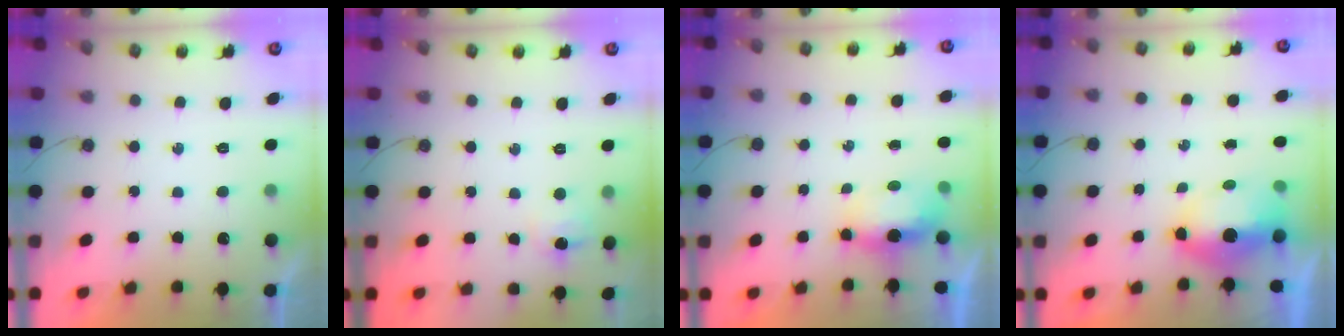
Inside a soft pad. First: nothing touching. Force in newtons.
{"total": 5.5, "press": 5.5, "slide": 0.3}
{"total": 6.6, "press": 6.1, "slide": 2.7}
{"total": 11.1, "press": 9.2, "slide": 6.3}